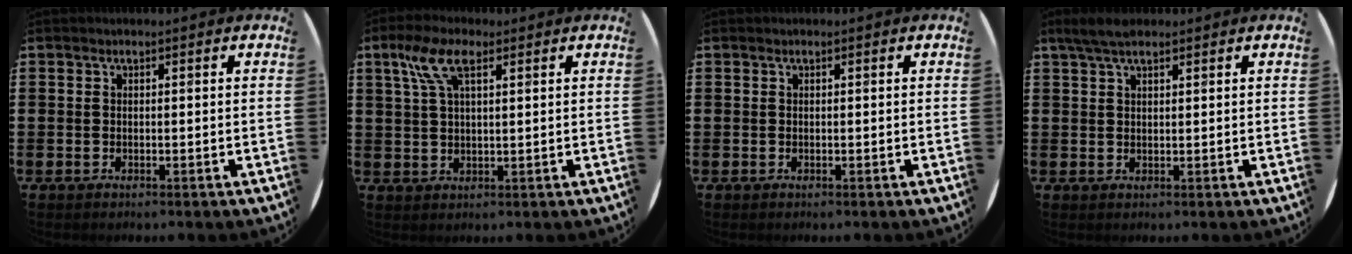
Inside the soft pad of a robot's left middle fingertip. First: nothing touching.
{"total": 6.0, "force": [3.0, 2.4, 4.6], "torque": [-0.102, 0.012, 0.052]}
{"total": 0.0}
{"total": 3.1, "force": [2.3, 1.0, 1.9], "torque": [-0.041, 0.006, 0.041]}